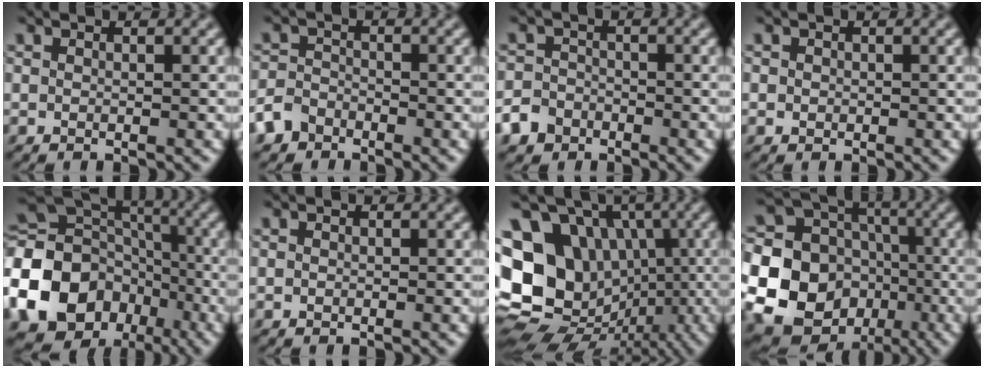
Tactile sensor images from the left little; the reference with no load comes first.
{"total": 3.4, "force": [-2.6, 2.1, 0.6], "torque": [-0.003, -0.006, -0.055]}
{"total": 5.3, "force": [-3.5, 3.9, 0.9], "torque": [-0.014, -0.015, -0.074]}
{"total": 0.7, "force": [-0.1, 0.7, 0.2], "torque": [0.002, -0.001, -0.002]}
{"total": 18.1, "force": [-6.4, 14.6, 8.5], "torque": [-0.211, 0.002, -0.131]}
{"total": 0.0}
{"total": 18.4, "force": [-0.4, 15.4, 10.2], "torque": [-0.193, 0.008, -0.018]}
{"total": 24.4, "force": [-6.7, 22.1, 7.8], "torque": [-0.200, -0.029, -0.145]}